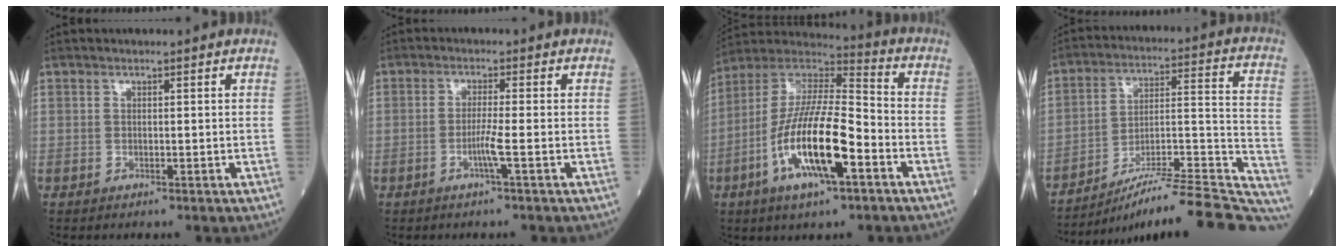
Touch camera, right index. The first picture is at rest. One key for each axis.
{"total": 2.8, "fx": -1.0, "fy": -0.7, "fz": 2.5, "tx": -0.053, "ty": -0.004, "tz": -0.021}
{"total": 17.0, "fx": -6.0, "fy": 3.6, "fz": 15.6, "tx": -0.309, "ty": -0.006, "tz": -0.109}
{"total": 25.5, "fx": -22.1, "fy": 1.4, "fz": 12.5, "tx": -0.114, "ty": 0.011, "tz": -0.319}